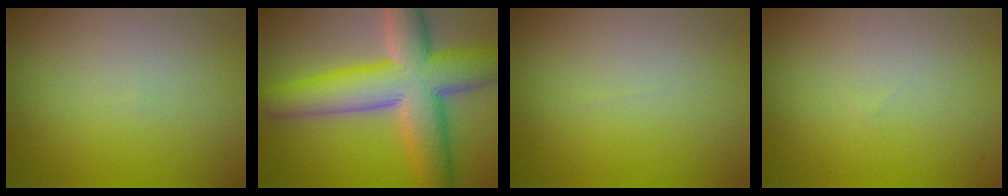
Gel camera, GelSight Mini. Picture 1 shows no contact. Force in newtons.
{"total": 11.9, "press": 11.9, "slide": 0.5}
{"total": 0.0}
{"total": 0.0}